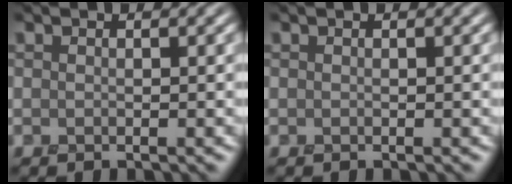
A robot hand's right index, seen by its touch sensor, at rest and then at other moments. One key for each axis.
{"total": 0.0}